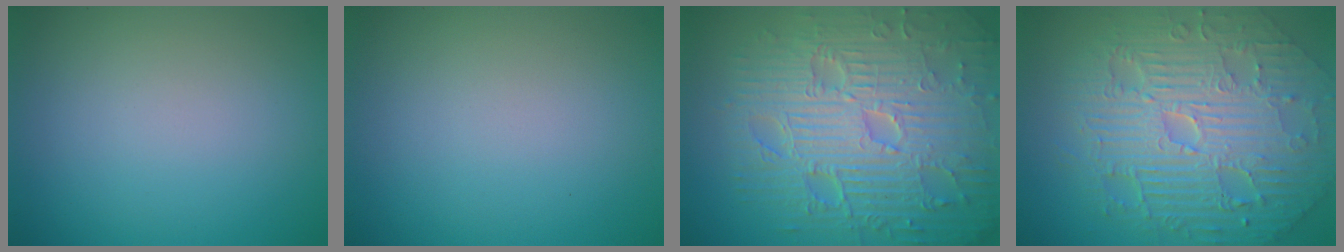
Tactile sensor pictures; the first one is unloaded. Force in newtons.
{"total": 0.0}
{"total": 11.7, "press": 7.6, "slide": 8.9}
{"total": 11.1, "press": 7.2, "slide": 8.5}